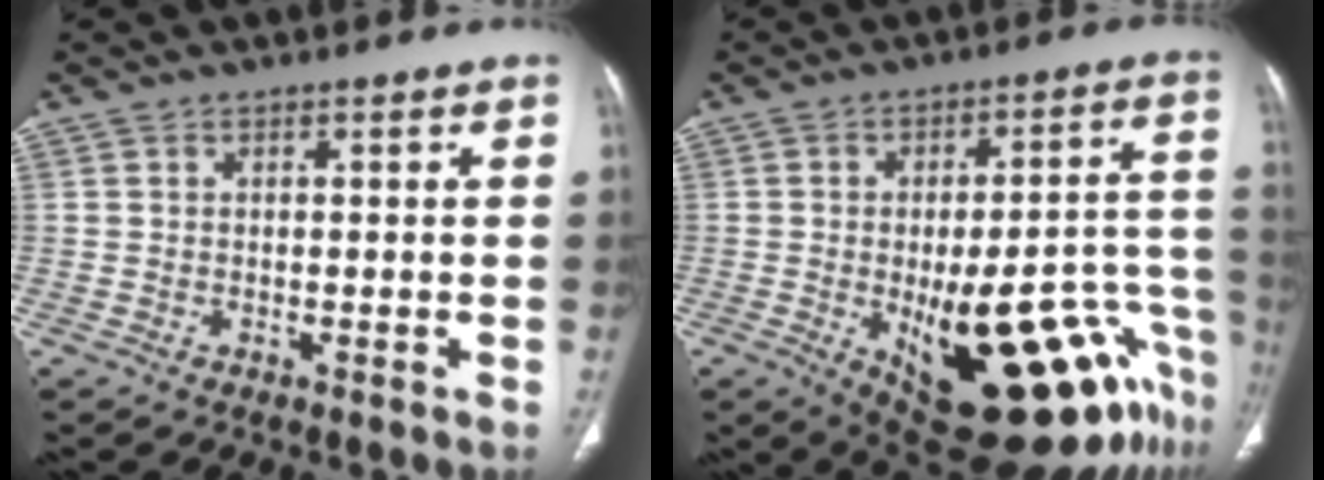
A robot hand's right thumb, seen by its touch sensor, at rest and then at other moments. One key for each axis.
{"total": 26.6, "fx": -11.4, "fy": 9.8, "fz": 21.9, "tx": -0.223, "ty": 0.039, "tz": -0.135}